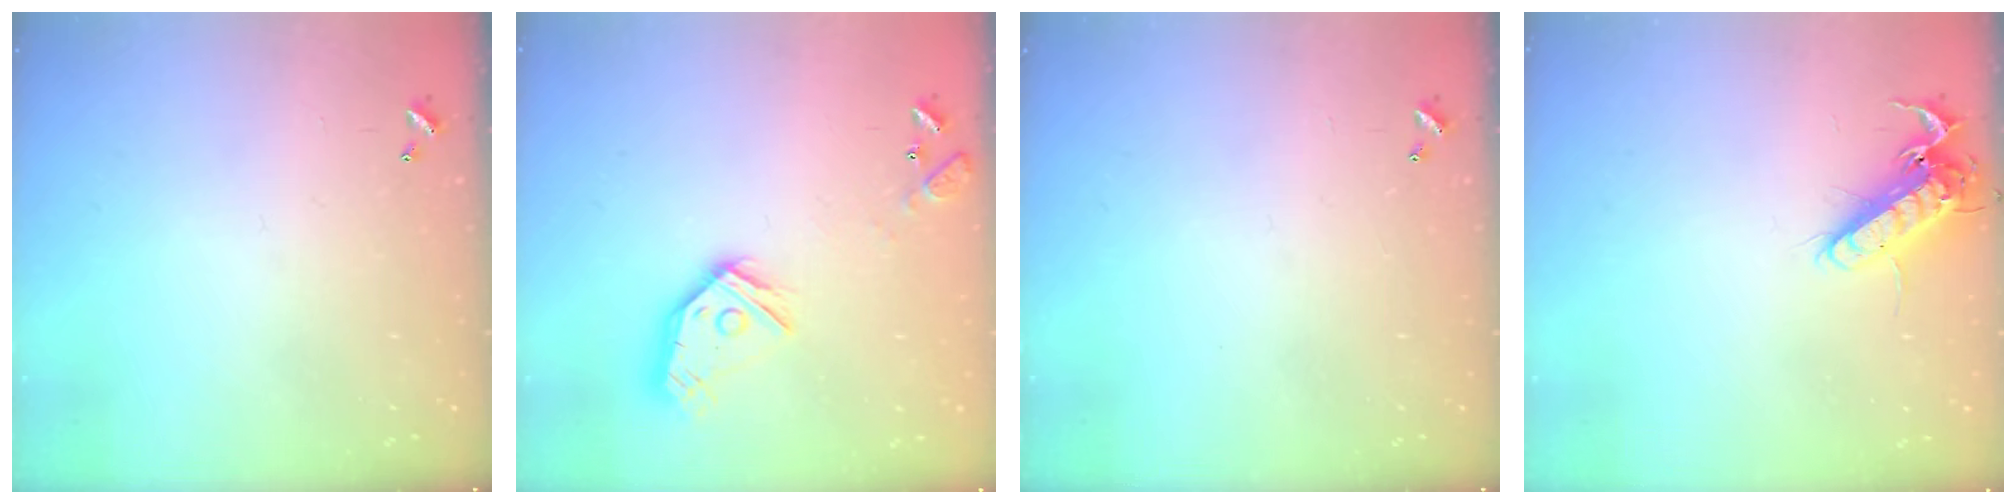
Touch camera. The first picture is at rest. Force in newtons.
{"total": 14.1, "press": 14.1, "slide": 1.1}
{"total": 0.0}
{"total": 13.8, "press": 13.7, "slide": 2.0}